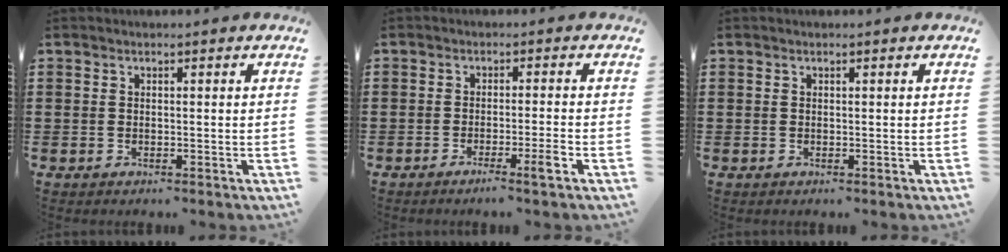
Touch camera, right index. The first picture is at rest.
{"total": 3.9, "force": [-2.1, -0.4, 3.3], "torque": [-0.059, -0.017, -0.037]}
{"total": 0.0}